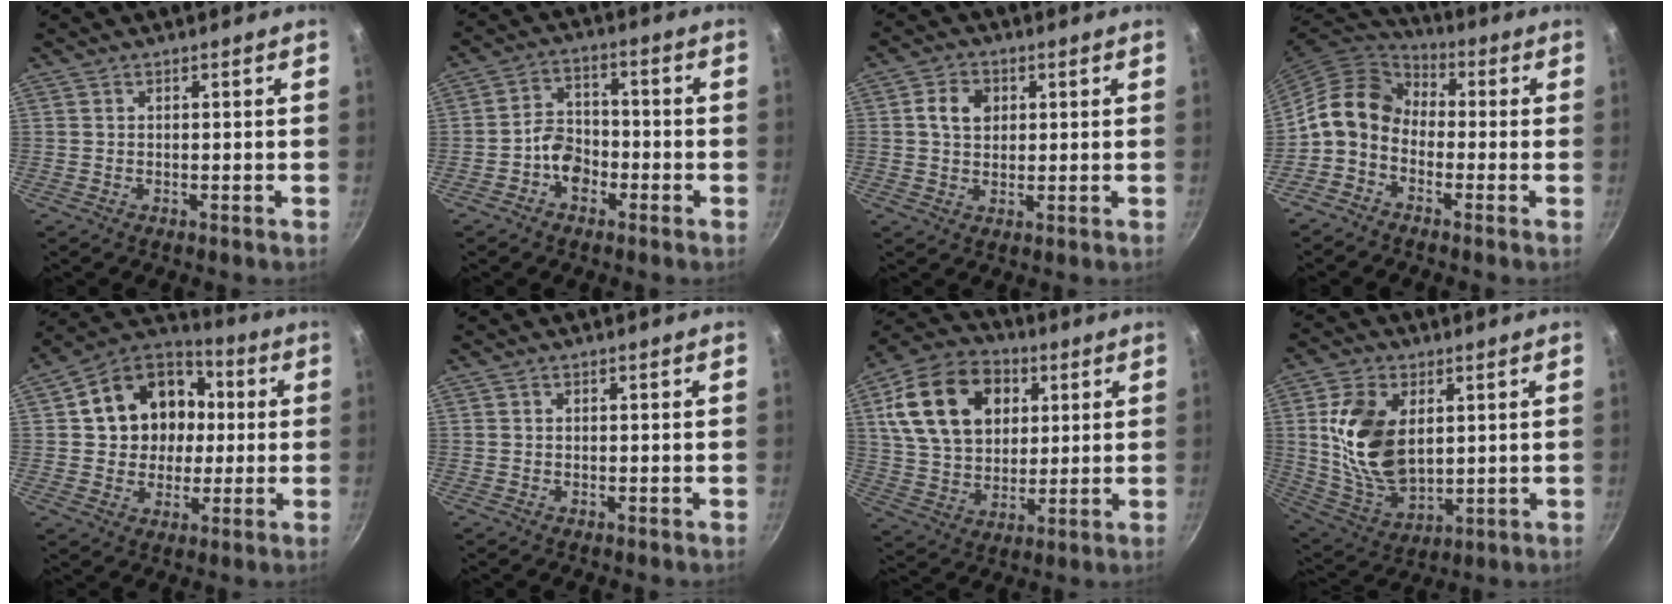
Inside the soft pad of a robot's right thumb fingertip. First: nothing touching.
{"total": 6.1, "force": [-2.7, 4.4, 3.3], "torque": [-0.031, 0.033, -0.053]}
{"total": 5.5, "force": [1.3, 4.3, 3.2], "torque": [-0.039, 0.006, 0.018]}
{"total": 10.3, "force": [-1.7, 7.8, 6.4], "torque": [-0.096, 0.043, -0.059]}
{"total": 16.9, "force": [2.2, 14.2, 8.9], "torque": [-0.125, 0.032, 0.032]}
{"total": 0.0}
{"total": 20.4, "force": [6.2, 14.6, 12.8], "torque": [-0.207, 0.002, 0.107]}
{"total": 16.1, "force": [3.1, 10.1, 12.1], "torque": [-0.209, -0.022, 0.073]}